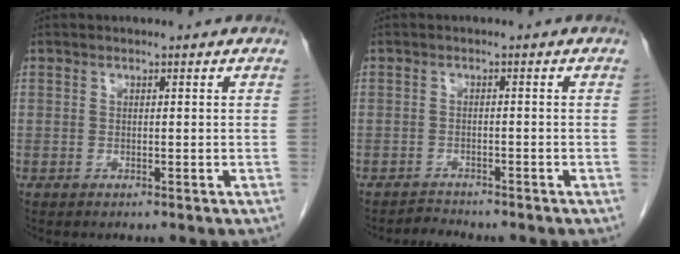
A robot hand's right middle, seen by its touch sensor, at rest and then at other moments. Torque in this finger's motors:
{"motor_torque": [0.31, -0.23, -0.02, 0.01]}